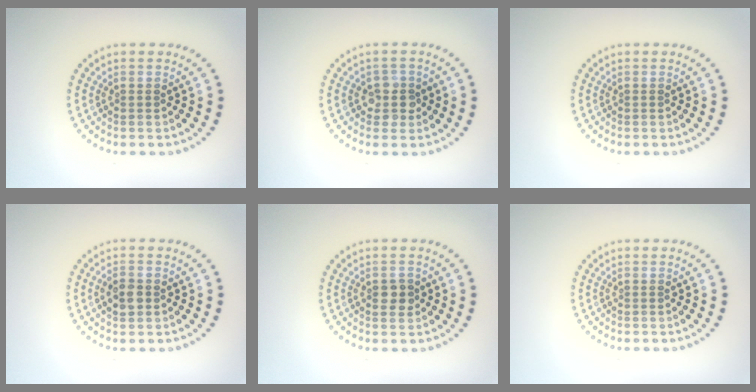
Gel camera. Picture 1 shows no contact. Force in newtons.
{"total": 2.3, "press": 2.1, "slide": 1.0}
{"total": 0.0}
{"total": 1.8, "press": 1.8, "slide": 0.3}
{"total": 1.7, "press": 1.7, "slide": 0.1}
{"total": 0.0}